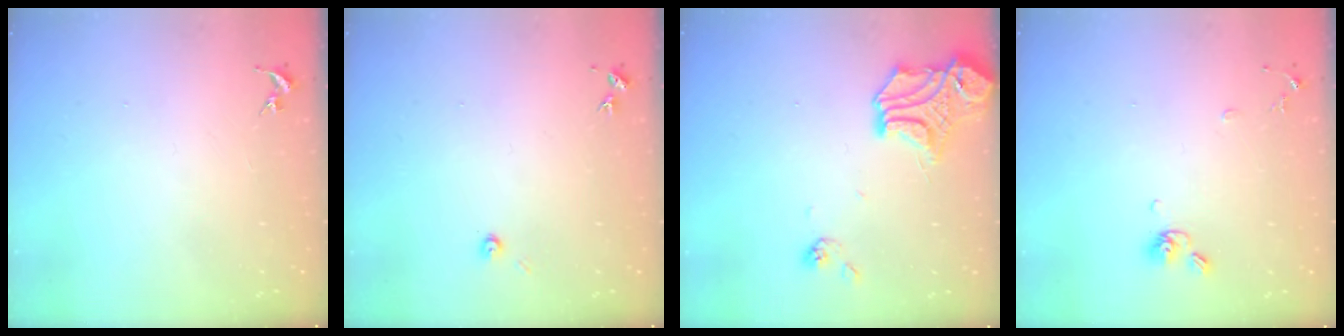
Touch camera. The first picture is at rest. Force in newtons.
{"total": 3.9, "press": 3.9, "slide": 0.5}
{"total": 15.8, "press": 15.8, "slide": 1.5}
{"total": 7.9, "press": 7.6, "slide": 2.0}